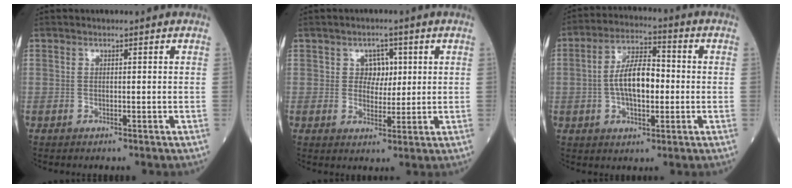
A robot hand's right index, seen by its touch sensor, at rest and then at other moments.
{"total": 3.6, "force": [1.1, 2.8, 2.0], "torque": [-0.021, 0.004, 0.019]}
{"total": 9.2, "force": [-0.6, 3.7, 8.4], "torque": [-0.161, 0.016, -0.012]}